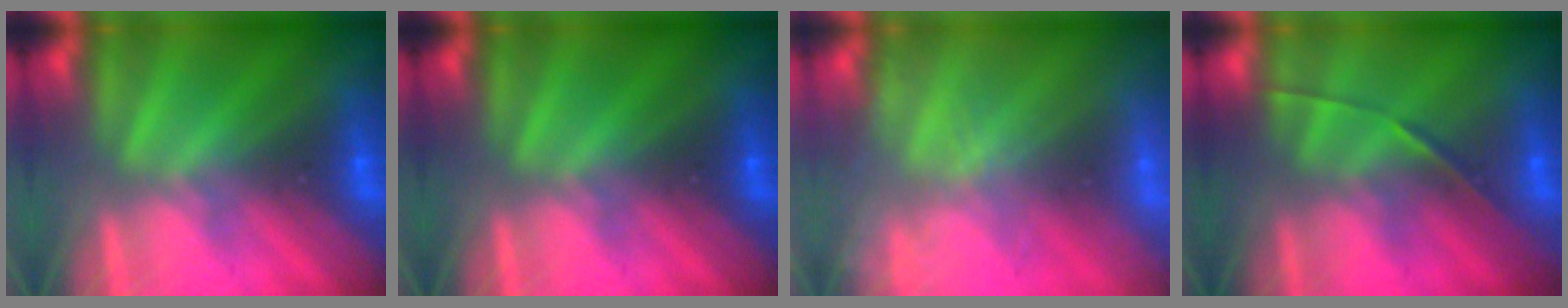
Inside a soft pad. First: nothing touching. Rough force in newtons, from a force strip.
{"total": 0.0}
{"total": 1.7}
{"total": 1.7}